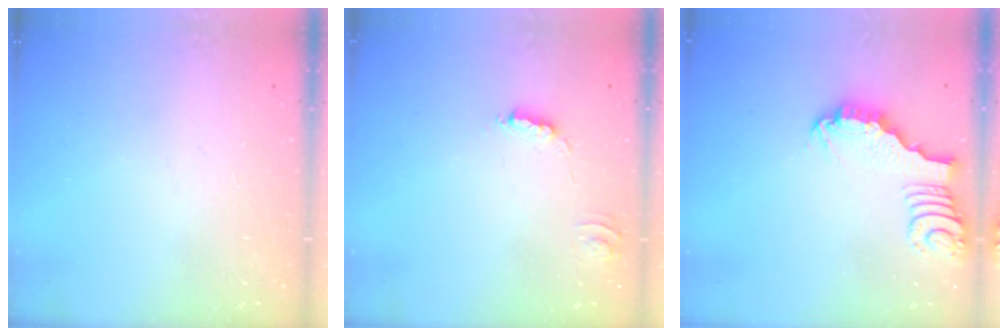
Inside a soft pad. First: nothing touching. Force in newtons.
{"total": 3.4, "press": 3.4, "slide": 0.2}
{"total": 3.7, "press": 3.7, "slide": 0.2}